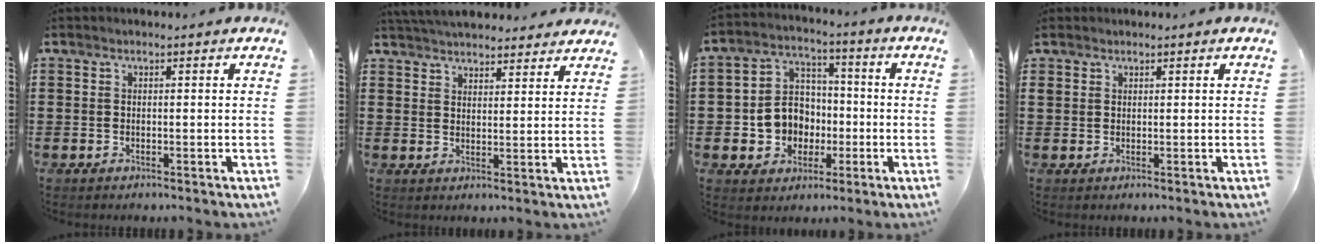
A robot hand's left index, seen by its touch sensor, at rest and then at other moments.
{"total": 4.9, "force": [4.8, 0.6, 0.9], "torque": [-0.031, -0.014, 0.089]}
{"total": 7.9, "force": [-1.5, 7.3, 2.5], "torque": [-0.075, 0.011, -0.027]}
{"total": 1.5, "force": [1.2, 0.8, 0.1], "torque": [-0.007, 0.004, 0.025]}